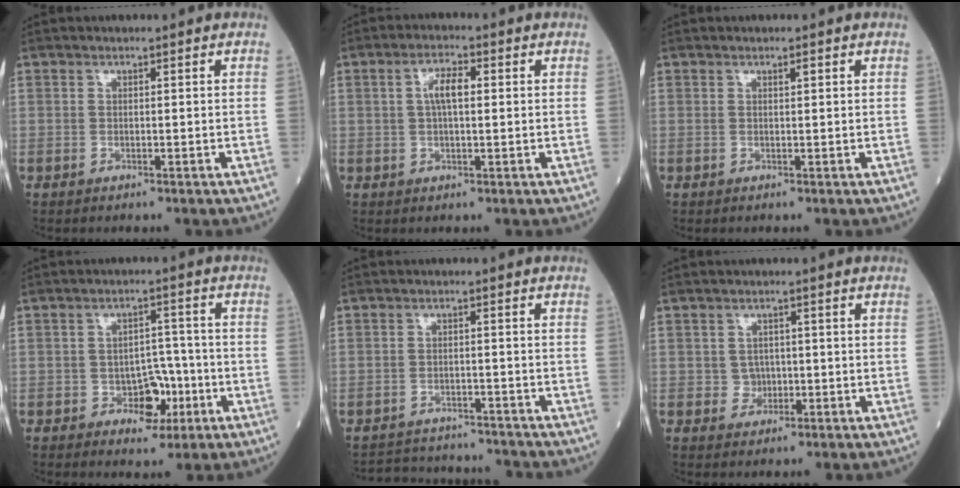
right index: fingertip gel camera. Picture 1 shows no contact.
{"total": 4.1, "force": [0.8, 1.2, 3.8], "torque": [-0.077, 0.010, 0.014]}
{"total": 0.7, "force": [0.4, 0.1, 0.6], "torque": [-0.010, 0.000, 0.005]}
{"total": 5.5, "force": [-2.3, 3.3, 3.7], "torque": [-0.048, 0.011, -0.032]}
{"total": 9.5, "force": [-9.2, 1.8, 1.2], "torque": [-0.020, 0.014, -0.125]}
{"total": 2.0, "force": [-0.3, 2.0, 0.5], "torque": [-0.002, 0.006, -0.004]}